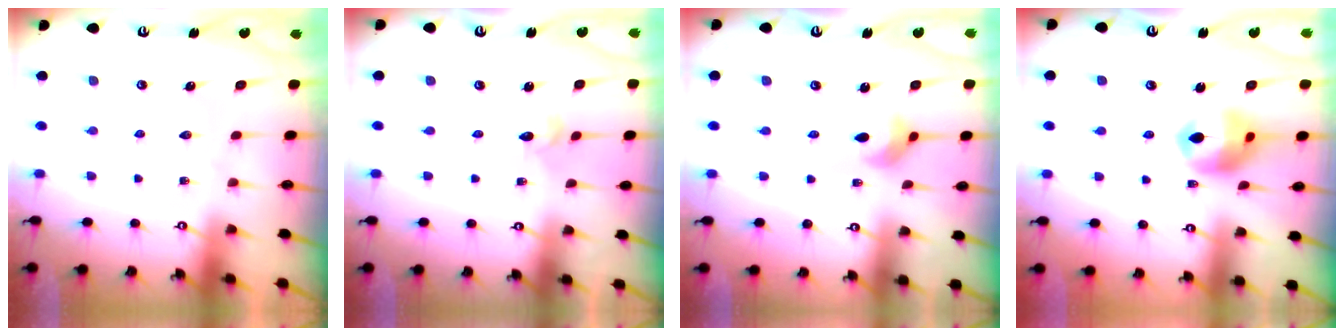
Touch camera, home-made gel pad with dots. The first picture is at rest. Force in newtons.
{"total": 2.2, "press": 2.2, "slide": 0.2}
{"total": 3.6, "press": 3.6, "slide": 0.6}
{"total": 11.6, "press": 11.5, "slide": 1.7}